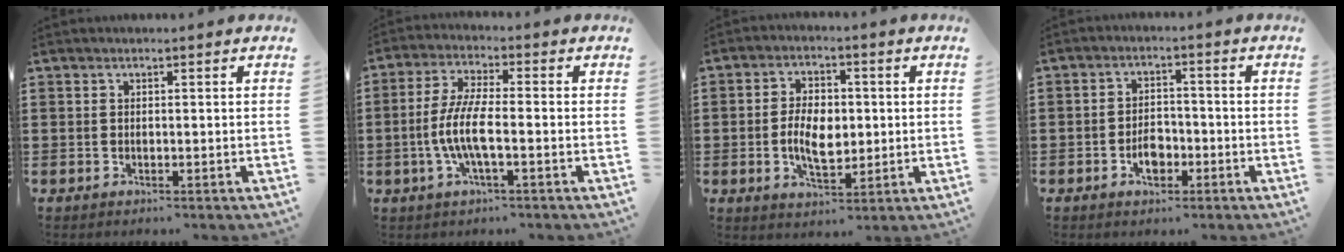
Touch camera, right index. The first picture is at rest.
{"total": 6.8, "force": [-1.9, 1.6, 6.3], "torque": [-0.152, -0.014, -0.046]}
{"total": 6.8, "force": [-0.3, 3.8, 5.6], "torque": [-0.105, 0.006, -0.009]}
{"total": 3.9, "force": [-1.6, 2.5, 2.6], "torque": [-0.039, 0.001, -0.030]}